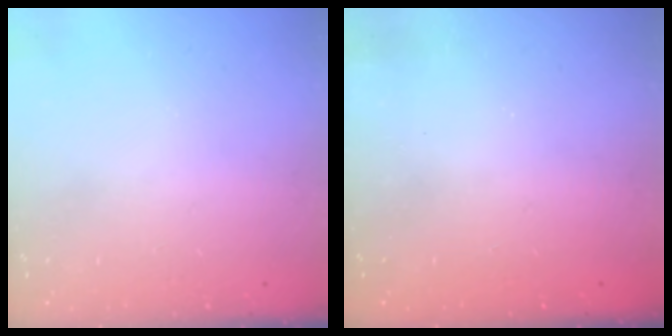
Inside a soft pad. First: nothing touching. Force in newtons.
{"total": 2.6, "press": 2.4, "slide": 0.8}